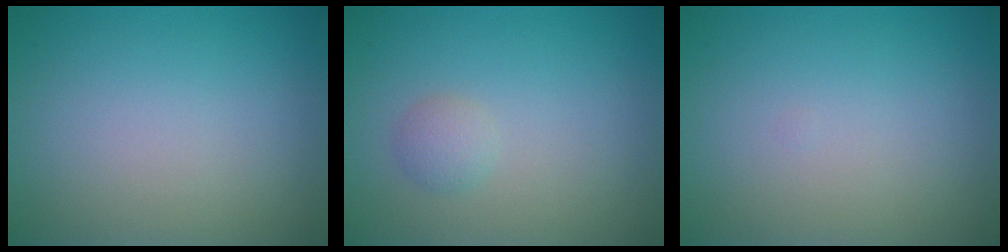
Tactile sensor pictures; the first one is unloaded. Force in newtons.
{"total": 1.3, "press": 1.3, "slide": 0.1}
{"total": 0.0}